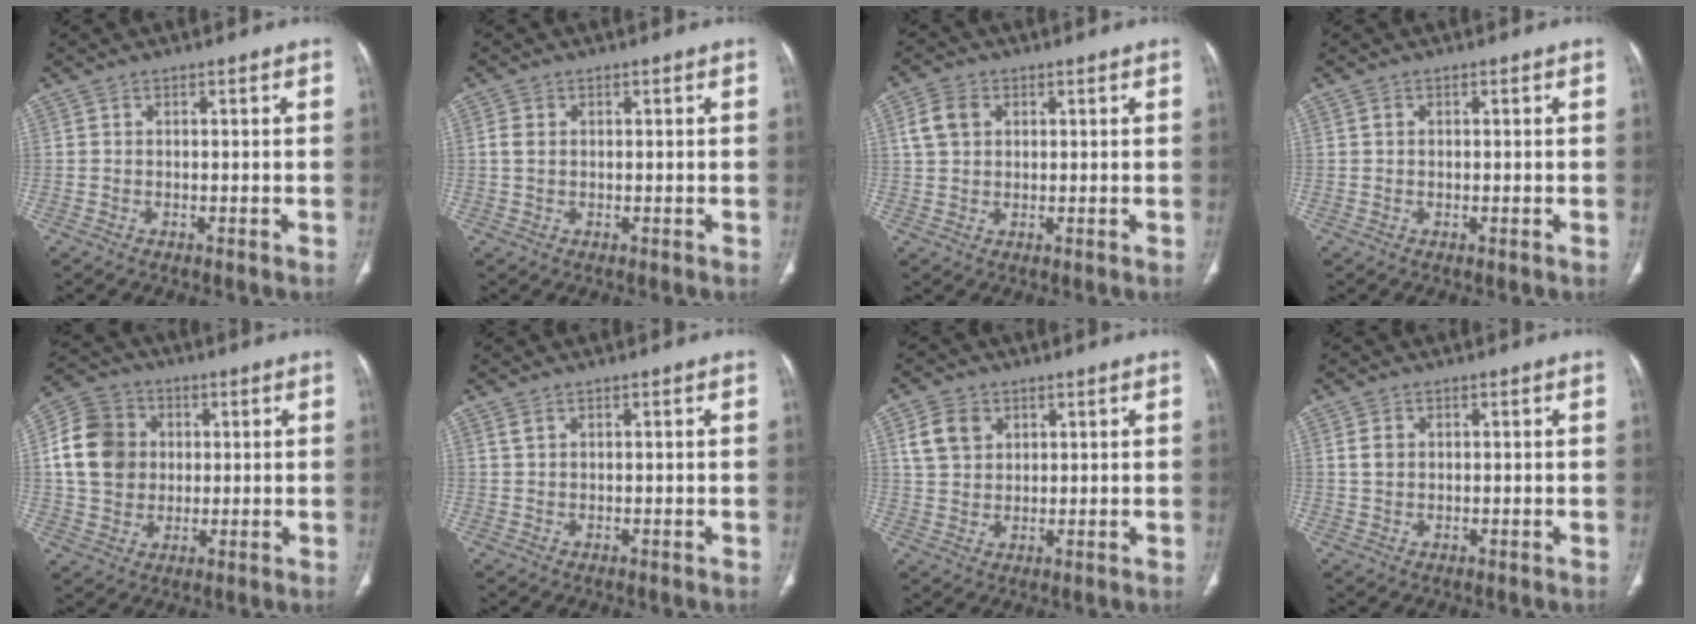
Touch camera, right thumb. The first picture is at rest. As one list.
[{"total": 2.1, "force": [0.4, 1.5, 1.4], "torque": [-0.030, 0.003, 0.012]}, {"total": 5.3, "force": [1.6, 4.0, 3.1], "torque": [-0.055, 0.006, 0.031]}, {"total": 0.7, "force": [0.2, 0.5, 0.4], "torque": [-0.008, 0.000, 0.003]}, {"total": 13.0, "force": [1.6, 11.2, 6.3], "torque": [-0.104, 0.012, 0.027]}, {"total": 0.9, "force": [0.7, 0.3, 0.5], "torque": [-0.012, 0.007, 0.019]}, {"total": 6.6, "force": [2.7, 5.1, 3.3], "torque": [-0.045, -0.003, 0.055]}, {"total": 2.0, "force": [0.5, 1.5, 1.1], "torque": [-0.019, -0.001, 0.013]}]